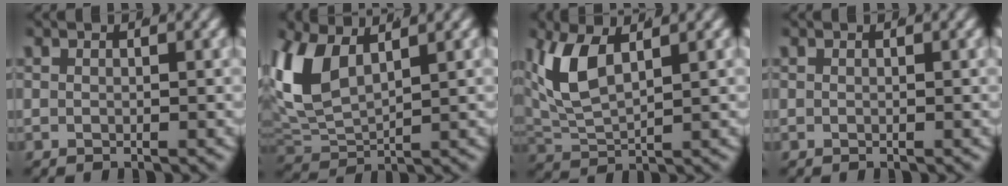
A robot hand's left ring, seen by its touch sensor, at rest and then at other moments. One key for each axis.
{"total": 6.3, "fx": 1.8, "fy": 4.0, "fz": 4.4, "tx": -0.135, "ty": -0.012, "tz": 0.047}
{"total": 4.9, "fx": 1.9, "fy": 2.4, "fz": 3.7, "tx": -0.108, "ty": -0.007, "tz": 0.047}
{"total": 0.0}